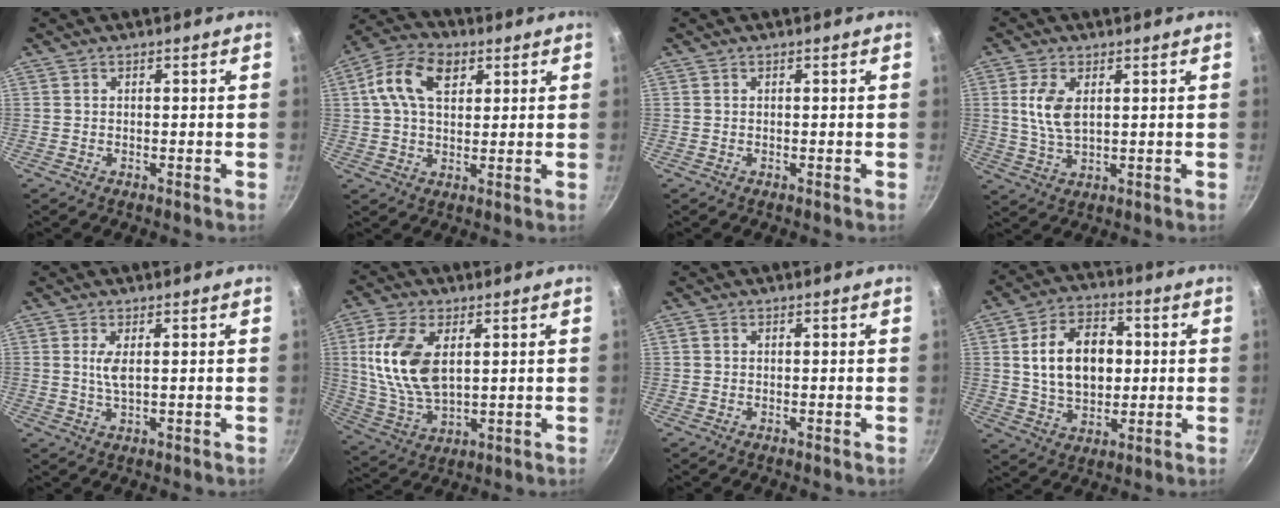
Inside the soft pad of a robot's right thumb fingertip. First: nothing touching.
{"total": 11.5, "force": [3.7, 7.4, 8.0], "torque": [-0.129, 0.010, 0.053]}
{"total": 0.0}
{"total": 6.8, "force": [1.5, 3.5, 5.6], "torque": [-0.113, -0.006, 0.032]}
{"total": 3.0, "force": [0.7, 1.0, 2.8], "torque": [-0.058, -0.006, 0.015]}
{"total": 14.1, "force": [3.1, 7.8, 11.3], "torque": [-0.217, -0.013, 0.069]}
{"total": 0.7, "force": [0.1, 0.6, 0.3], "torque": [-0.005, 0.003, 0.001]}
{"total": 14.6, "force": [1.7, 10.1, 10.5], "torque": [-0.143, 0.007, 0.028]}